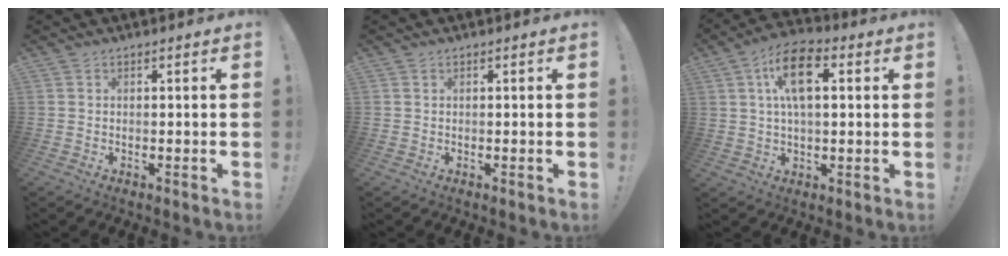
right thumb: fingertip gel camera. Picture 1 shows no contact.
{"total": 0.0}
{"total": 12.3, "force": [3.7, 6.8, 9.6], "torque": [-0.142, 0.008, 0.065]}